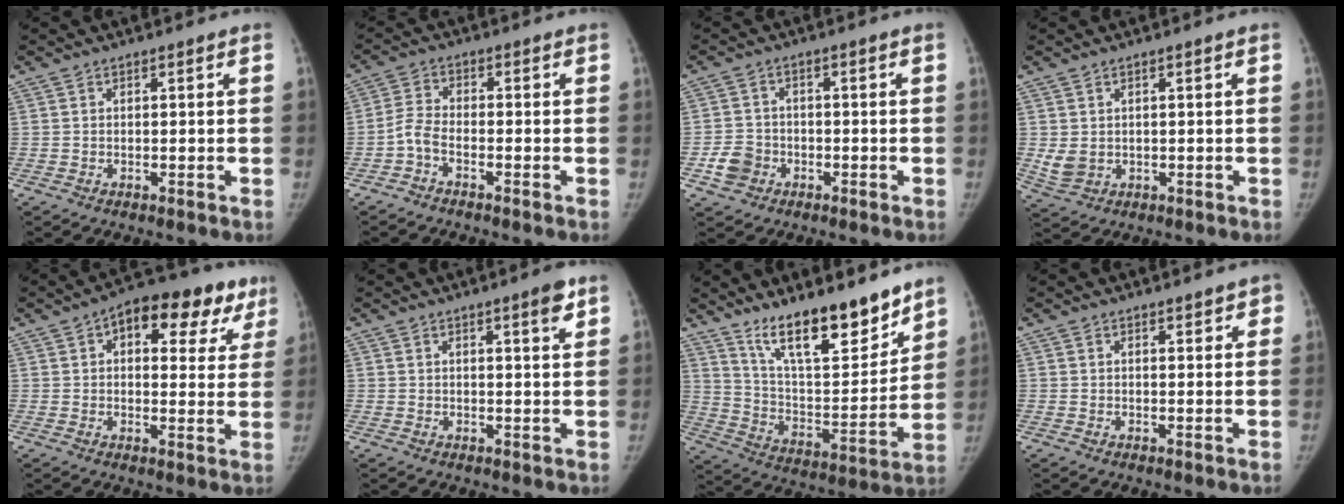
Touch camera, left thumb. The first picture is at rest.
{"total": 3.6, "force": [-2.2, 1.4, 2.5], "torque": [-0.054, 0.015, -0.054]}
{"total": 5.0, "force": [-2.1, 4.2, 1.7], "torque": [-0.020, 0.016, -0.037]}
{"total": 3.7, "force": [0.2, 3.0, 2.2], "torque": [-0.038, -0.010, 0.015]}
{"total": 16.3, "force": [7.8, 8.7, 11.3], "torque": [-0.097, 0.007, 0.095]}
{"total": 4.0, "force": [2.4, 0.9, 3.1], "torque": [-0.035, -0.014, 0.031]}
{"total": 19.1, "force": [14.3, 5.7, 11.4], "torque": [-0.137, -0.096, 0.247]}
{"total": 2.0, "force": [1.4, 1.1, 1.0], "torque": [0.007, -0.005, 0.014]}